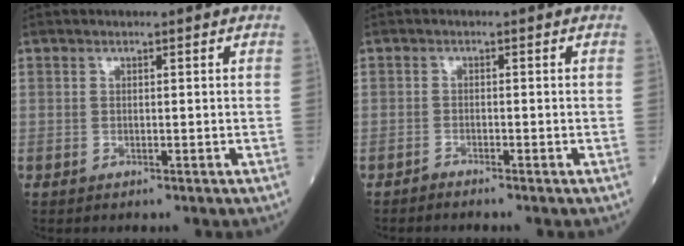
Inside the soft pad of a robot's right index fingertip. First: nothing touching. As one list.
[{"total": 1.0, "force": [-1.0, -0.2, 0.1], "torque": [-0.004, -0.001, -0.019]}]